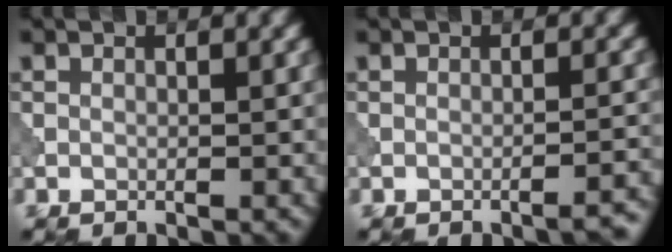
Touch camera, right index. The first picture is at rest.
{"total": 2.0, "force": [-1.6, 0.4, 1.2], "torque": [-0.007, 0.007, -0.026]}